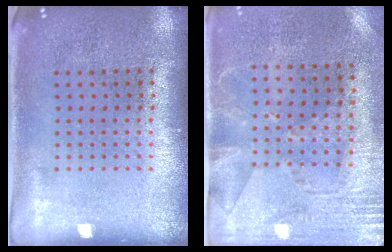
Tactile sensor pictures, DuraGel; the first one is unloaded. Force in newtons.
{"total": 2.8, "press": 2.3, "slide": 1.5}